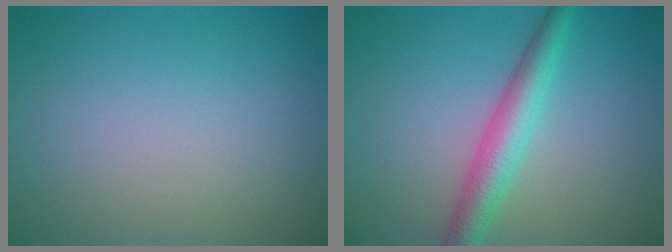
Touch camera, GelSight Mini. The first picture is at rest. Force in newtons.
{"total": 4.0, "press": 4.0, "slide": 0.1}